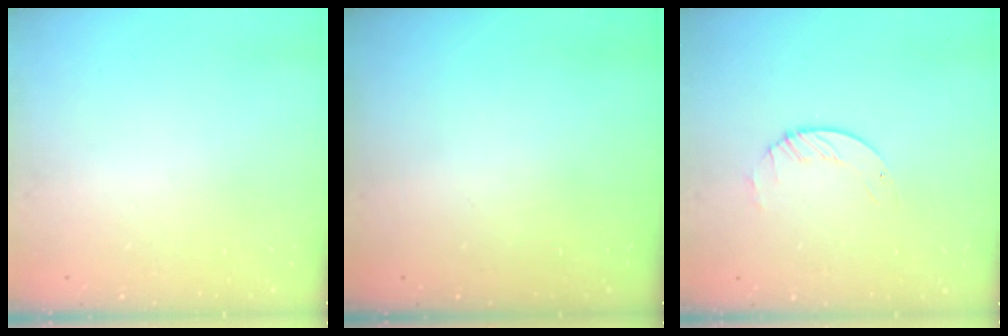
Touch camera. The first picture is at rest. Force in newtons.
{"total": 0.0}
{"total": 1.6, "press": 1.6, "slide": 0.2}